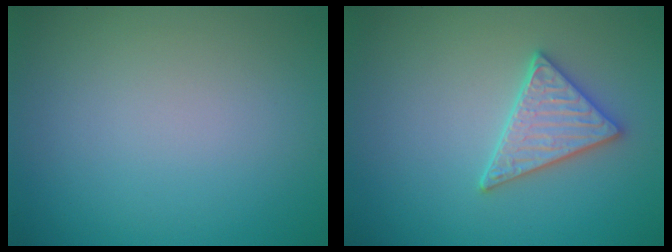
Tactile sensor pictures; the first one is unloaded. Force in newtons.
{"total": 3.0, "press": 2.9, "slide": 0.7}